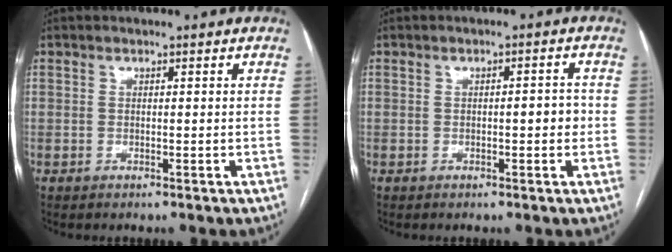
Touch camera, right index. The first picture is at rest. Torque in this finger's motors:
{"motor_torque": [0.47, 0.24, 0.32, 0.04]}